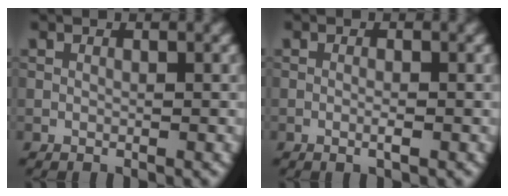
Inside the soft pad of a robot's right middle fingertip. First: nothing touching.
{"total": 0.9, "force": [-0.3, 0.1, 0.9], "torque": [-0.016, -0.002, -0.007]}